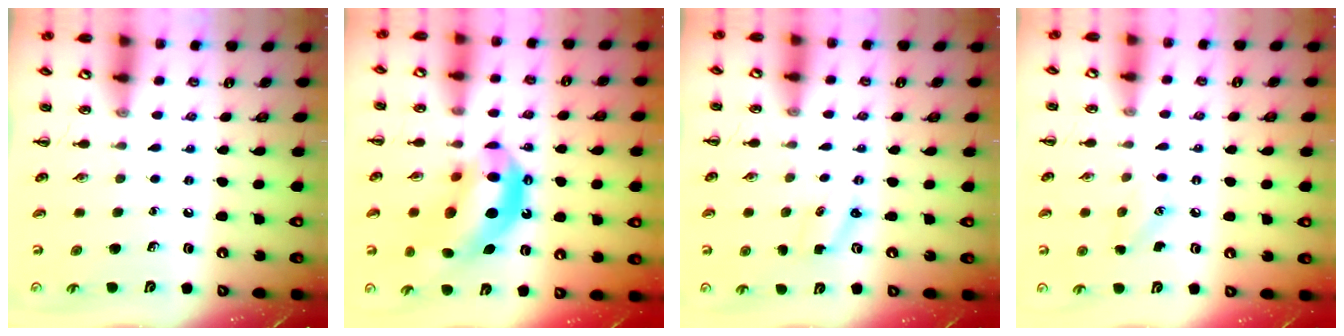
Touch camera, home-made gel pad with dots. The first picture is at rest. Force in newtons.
{"total": 16.5, "press": 15.9, "slide": 4.6}
{"total": 2.3, "press": 2.2, "slide": 0.7}
{"total": 7.4, "press": 7.2, "slide": 2.0}